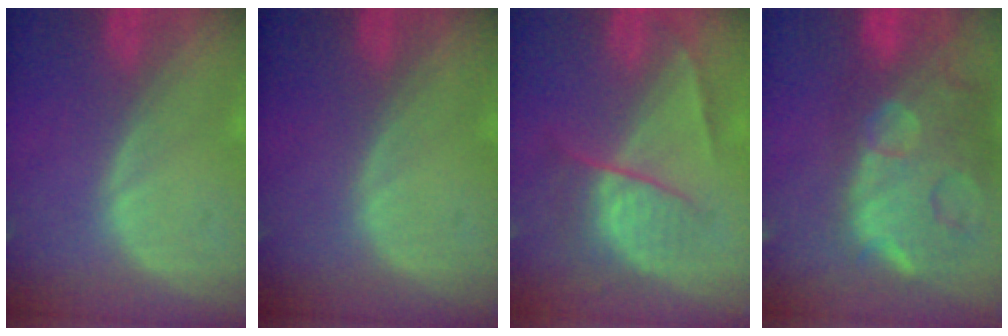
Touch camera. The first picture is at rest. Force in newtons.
{"total": 0.0}
{"total": 6.8, "press": 5.9, "slide": 3.4}
{"total": 14.9, "press": 12.0, "slide": 8.9}